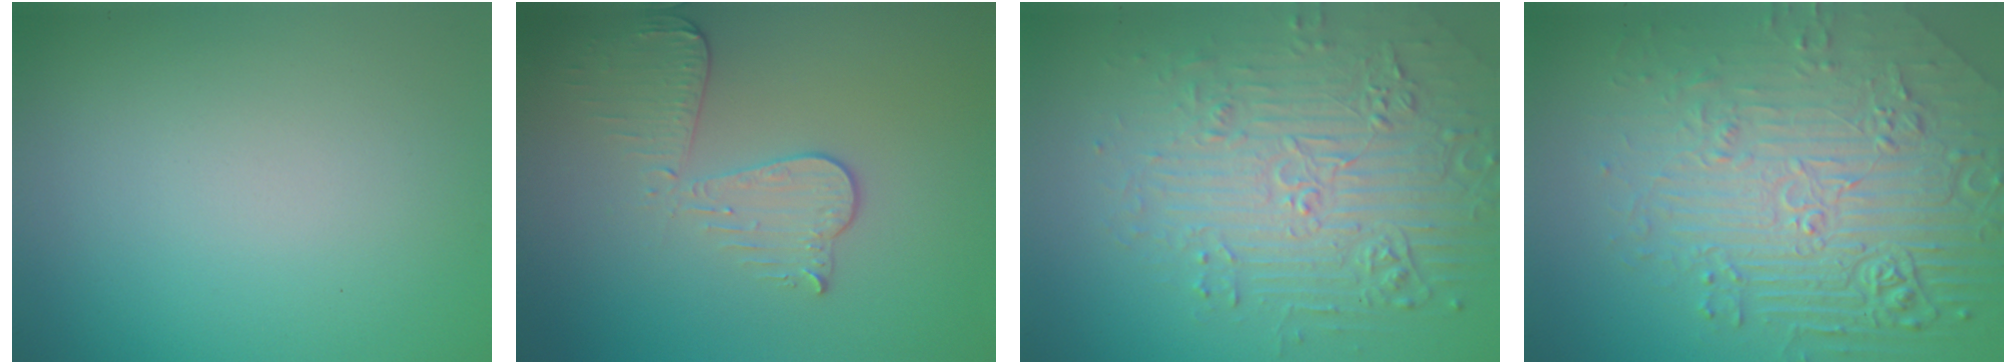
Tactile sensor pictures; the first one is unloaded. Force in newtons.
{"total": 3.4, "press": 3.0, "slide": 1.6}
{"total": 6.4, "press": 5.1, "slide": 4.0}
{"total": 9.0, "press": 6.2, "slide": 6.5}